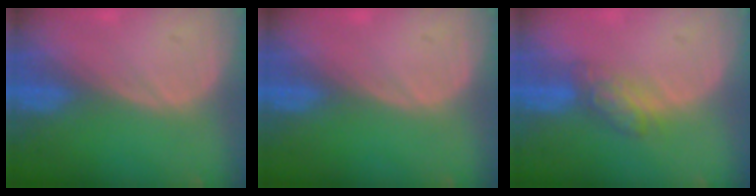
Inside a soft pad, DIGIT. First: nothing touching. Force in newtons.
{"total": 0.0}
{"total": 4.4, "press": 4.3, "slide": 1.1}